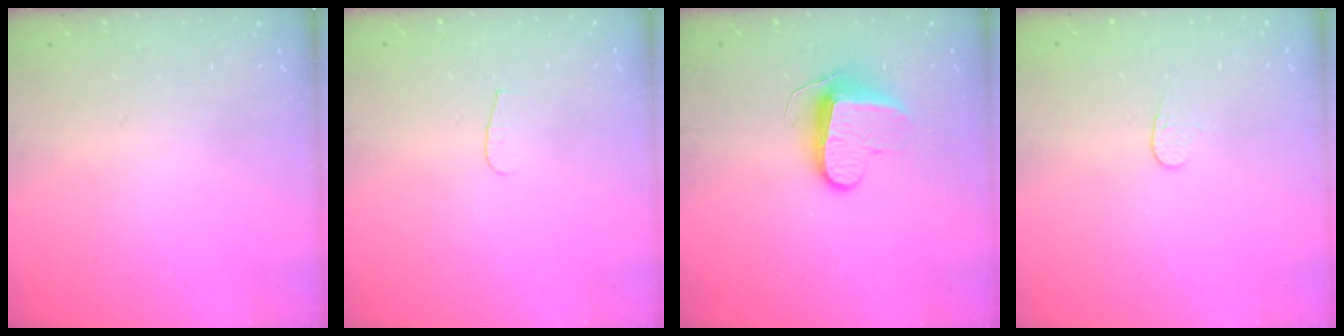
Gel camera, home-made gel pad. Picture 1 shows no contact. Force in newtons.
{"total": 3.4, "press": 3.4, "slide": 0.3}
{"total": 9.4, "press": 9.4, "slide": 0.5}
{"total": 3.8, "press": 3.8, "slide": 0.3}